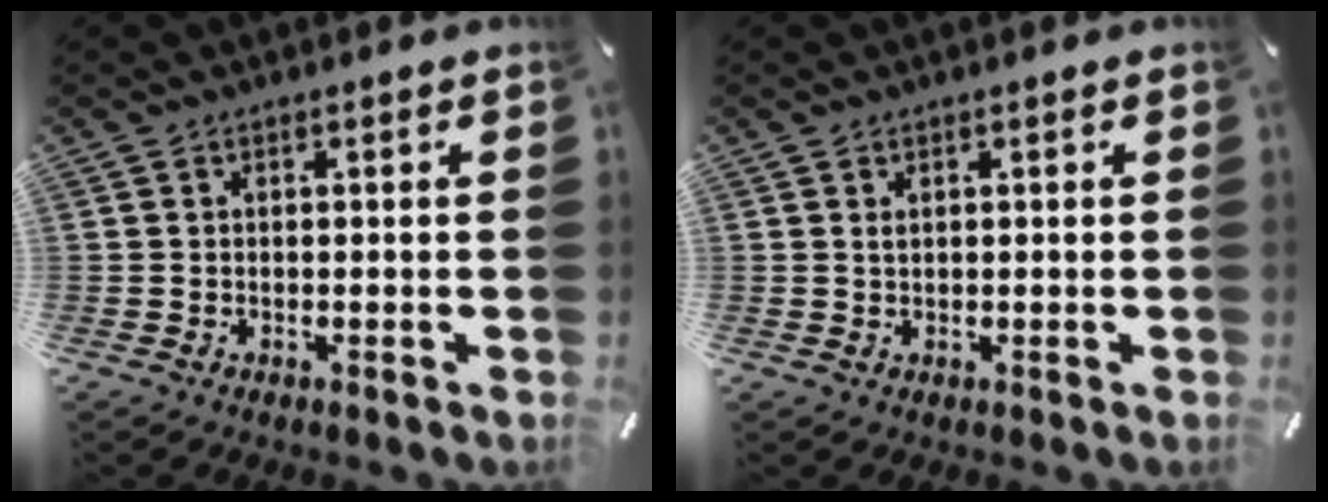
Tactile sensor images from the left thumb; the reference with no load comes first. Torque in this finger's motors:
{"motor_torque": [0.22, -0.28, 0.15, -0.18, -0.02]}